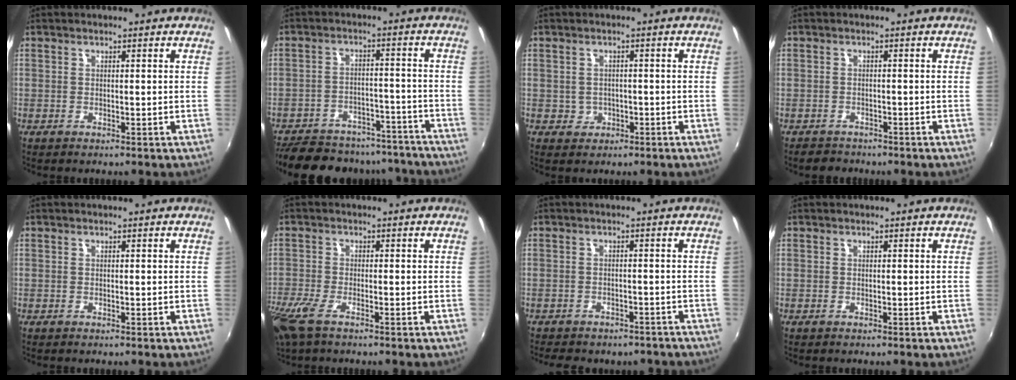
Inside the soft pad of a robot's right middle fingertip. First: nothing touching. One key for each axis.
{"total": 22.9, "fx": -19.7, "fy": 8.6, "fz": 8.0, "tx": -0.174, "ty": 0.030, "tz": -0.251}
{"total": 3.0, "fx": -0.8, "fy": 2.8, "fz": 0.5, "tx": -0.014, "ty": 0.001, "tz": -0.008}
{"total": 2.6, "fx": -2.2, "fy": 1.5, "fz": 0.1, "tx": -0.011, "ty": 0.000, "tz": -0.039}
{"total": 0.0}
{"total": 7.4, "fx": -4.7, "fy": 2.5, "fz": 5.2, "tx": -0.129, "ty": -0.028, "tz": -0.093}
{"total": 8.7, "fx": -7.2, "fy": 3.8, "fz": 2.9, "tx": -0.068, "ty": -0.014, "tz": -0.090}
{"total": 0.0}